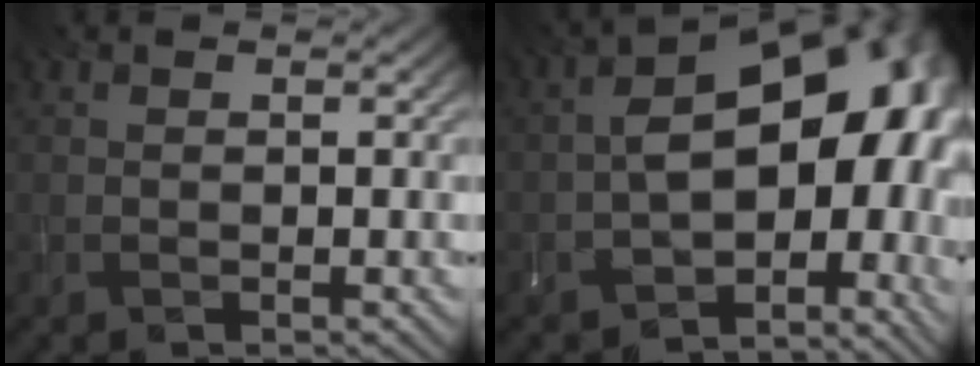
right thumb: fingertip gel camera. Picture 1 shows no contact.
{"total": 16.7, "force": [-1.9, 10.4, 12.8], "torque": [-0.171, -0.022, -0.013]}